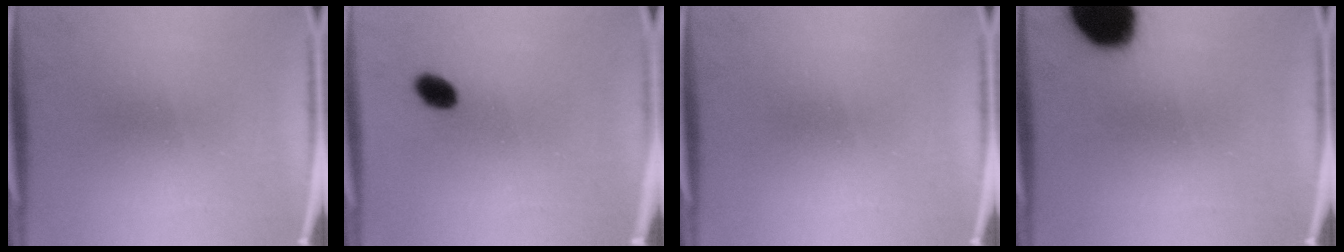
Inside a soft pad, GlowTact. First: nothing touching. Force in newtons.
{"total": 3.5}
{"total": 0.0}
{"total": 18.8}